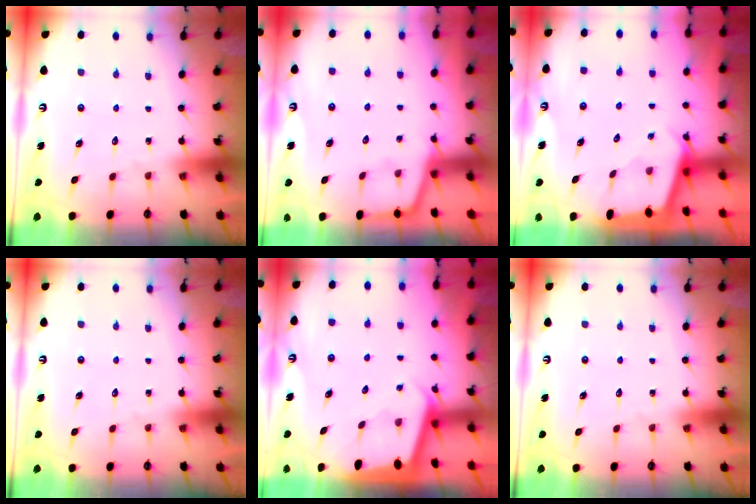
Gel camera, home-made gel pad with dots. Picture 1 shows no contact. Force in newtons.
{"total": 1.7, "press": 1.7, "slide": 0.4}
{"total": 1.8, "press": 1.8, "slide": 0.2}
{"total": 0.0}
{"total": 1.9, "press": 1.9, "slide": 0.1}
{"total": 0.0}